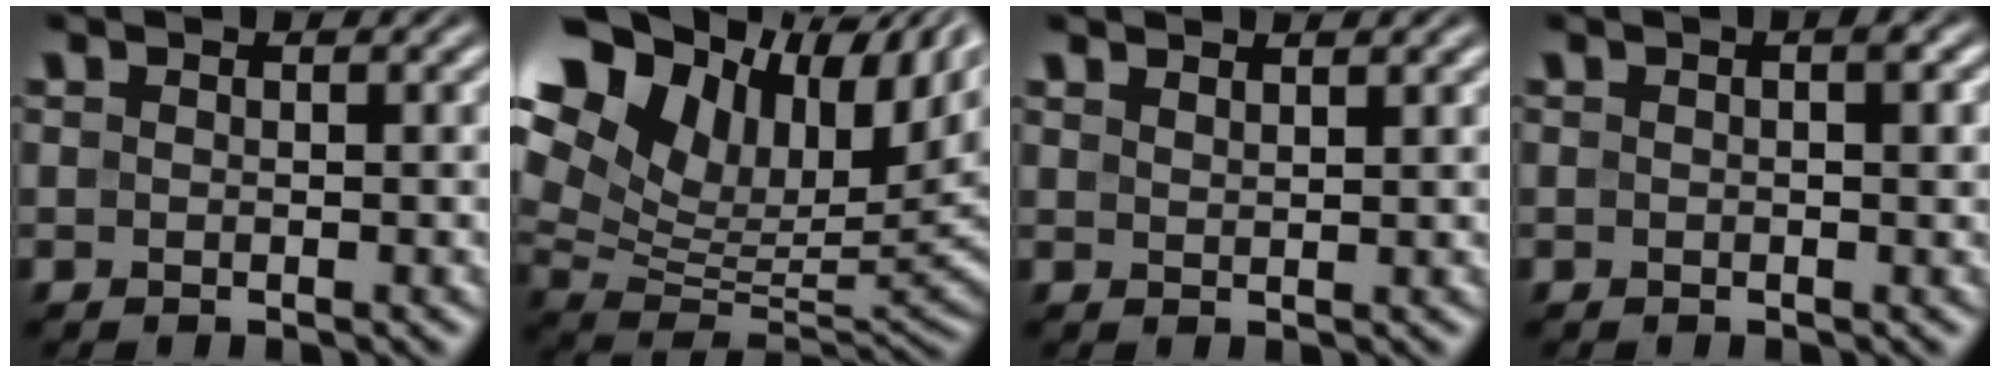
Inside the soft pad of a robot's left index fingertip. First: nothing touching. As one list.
[{"total": 19.4, "force": [7.2, 12.4, 13.1], "torque": [-0.261, 0.035, 0.152]}, {"total": 1.5, "force": [1.3, 0.3, 0.5], "torque": [-0.001, 0.004, 0.014]}, {"total": 1.7, "force": [0.3, 0.2, 1.7], "torque": [-0.023, 0.004, 0.003]}]